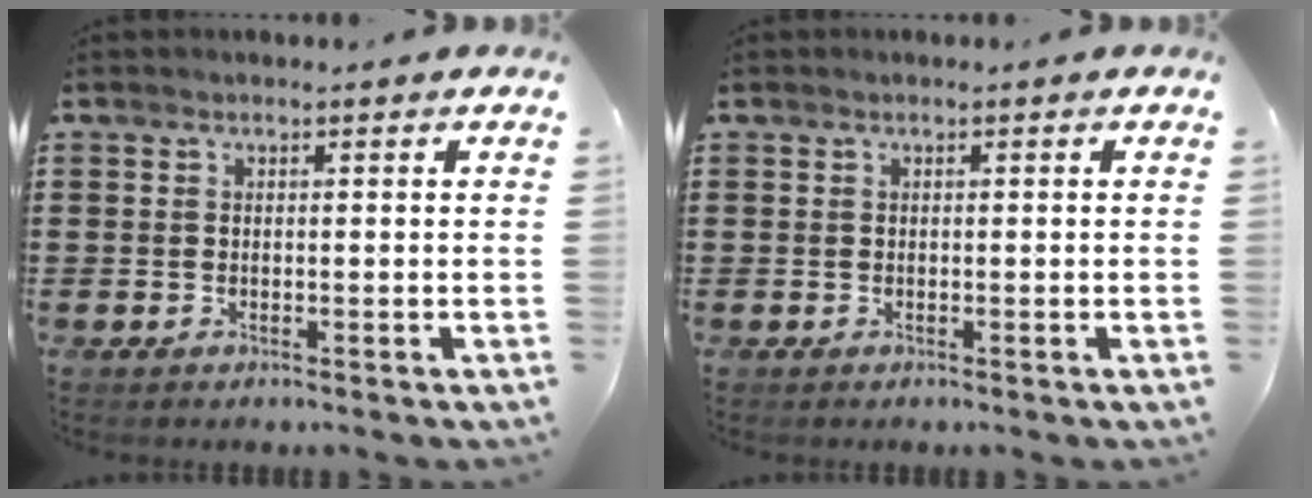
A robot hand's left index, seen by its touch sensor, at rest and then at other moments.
{"total": 0.0}